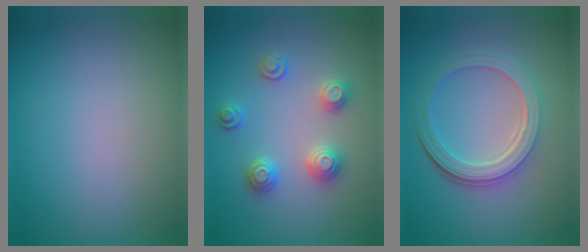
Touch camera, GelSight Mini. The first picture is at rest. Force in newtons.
{"total": 2.9, "press": 2.8, "slide": 0.8}
{"total": 5.2, "press": 3.8, "slide": 3.5}